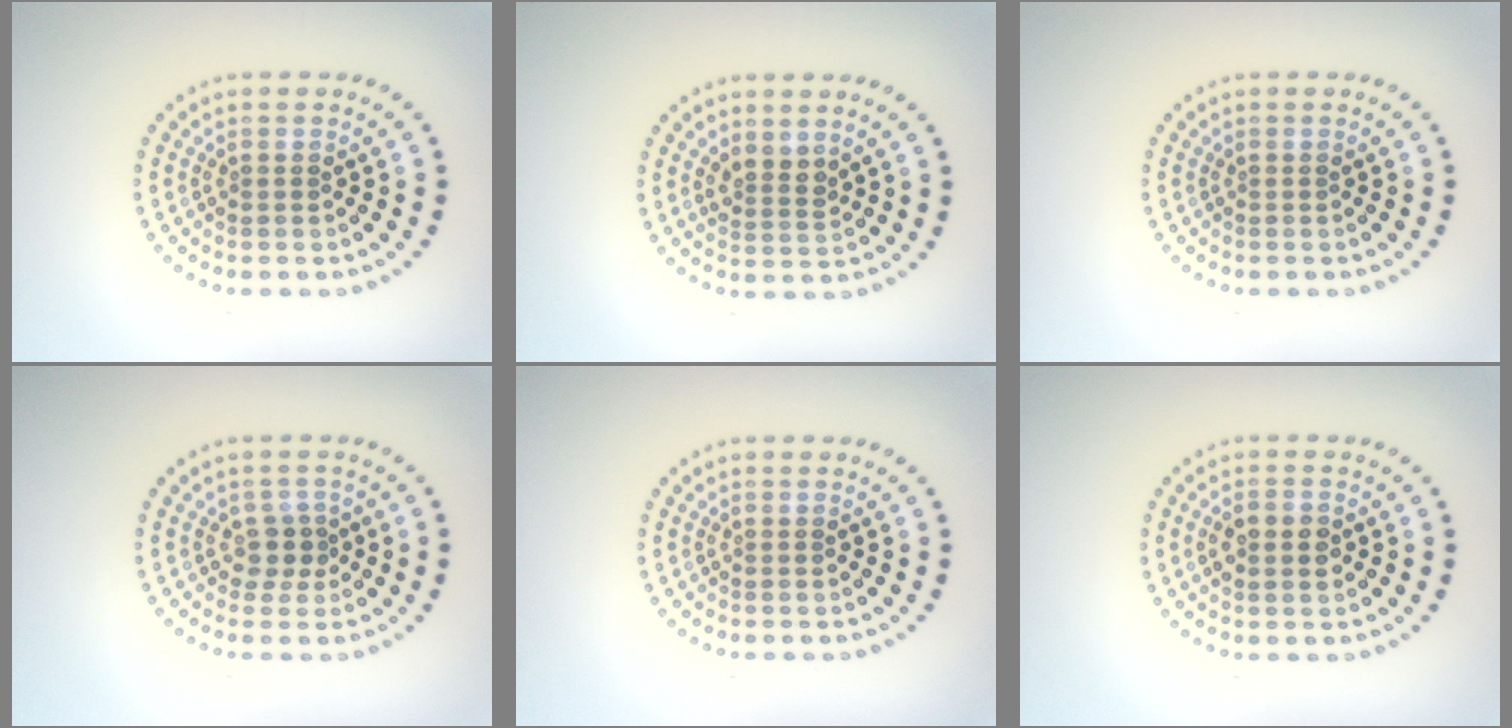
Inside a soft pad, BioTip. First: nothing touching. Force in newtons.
{"total": 2.0, "press": 1.6, "slide": 1.2}
{"total": 0.0}
{"total": 1.8, "press": 1.4, "slide": 1.1}
{"total": 0.0}
{"total": 2.1, "press": 2.1, "slide": 0.0}